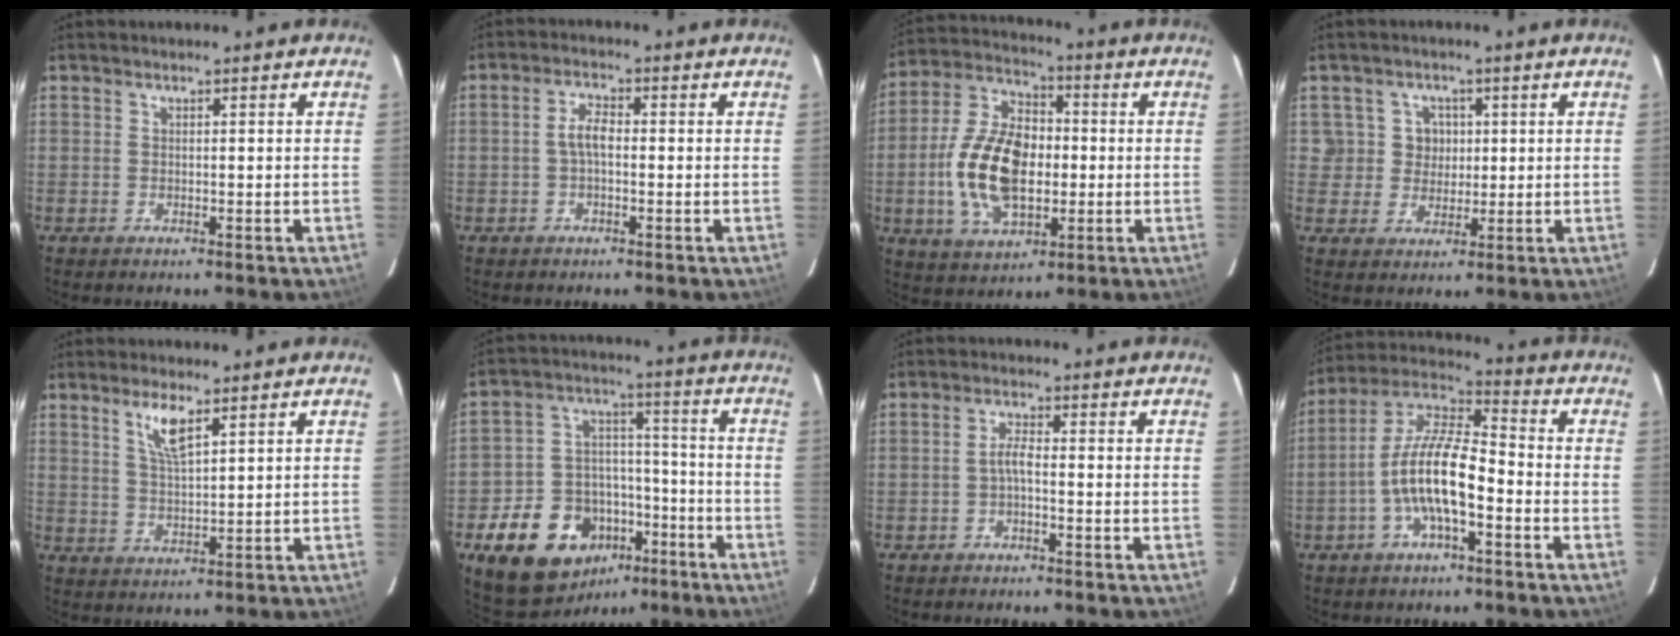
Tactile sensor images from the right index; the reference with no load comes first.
{"total": 3.0, "force": [-0.6, 1.4, 2.6], "torque": [-0.054, 0.011, -0.012]}
{"total": 16.4, "force": [-2.2, 9.8, 13.0], "torque": [-0.263, 0.015, -0.035]}
{"total": 5.0, "force": [0.8, 4.9, 0.2], "torque": [0.011, 0.025, 0.016]}
{"total": 5.3, "force": [3.1, 1.3, 4.1], "torque": [-0.080, -0.001, 0.062]}
{"total": 17.1, "force": [-9.1, 12.4, 7.3], "torque": [-0.164, 0.044, -0.121]}
{"total": 2.1, "force": [-1.1, 0.4, 1.7], "torque": [-0.037, 0.007, -0.024]}
{"total": 12.4, "force": [-4.1, 3.8, 11.1], "torque": [-0.226, 0.008, -0.082]}